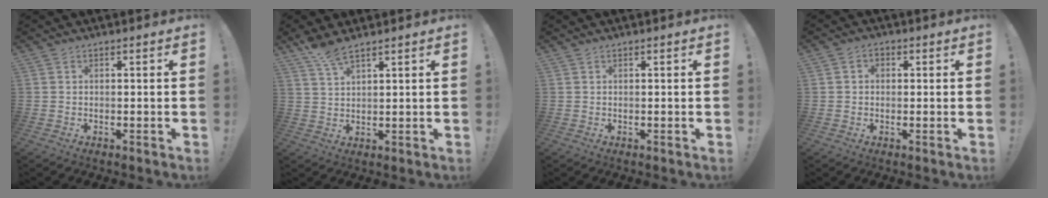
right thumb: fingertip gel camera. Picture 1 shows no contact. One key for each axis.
{"total": 5.7, "fx": 4.5, "fy": 1.2, "fz": 3.2, "tx": -0.065, "ty": -0.024, "tz": 0.084}
{"total": 0.0}
{"total": 2.1, "fx": -0.3, "fy": 1.7, "fz": 1.1, "tx": -0.012, "ty": 0.004, "tz": -0.006}